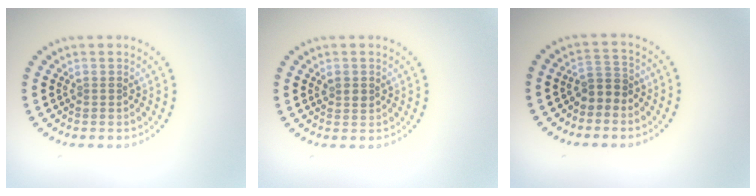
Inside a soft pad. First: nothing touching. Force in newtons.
{"total": 1.2, "press": 1.2, "slide": 0.2}
{"total": 2.0, "press": 1.8, "slide": 1.0}